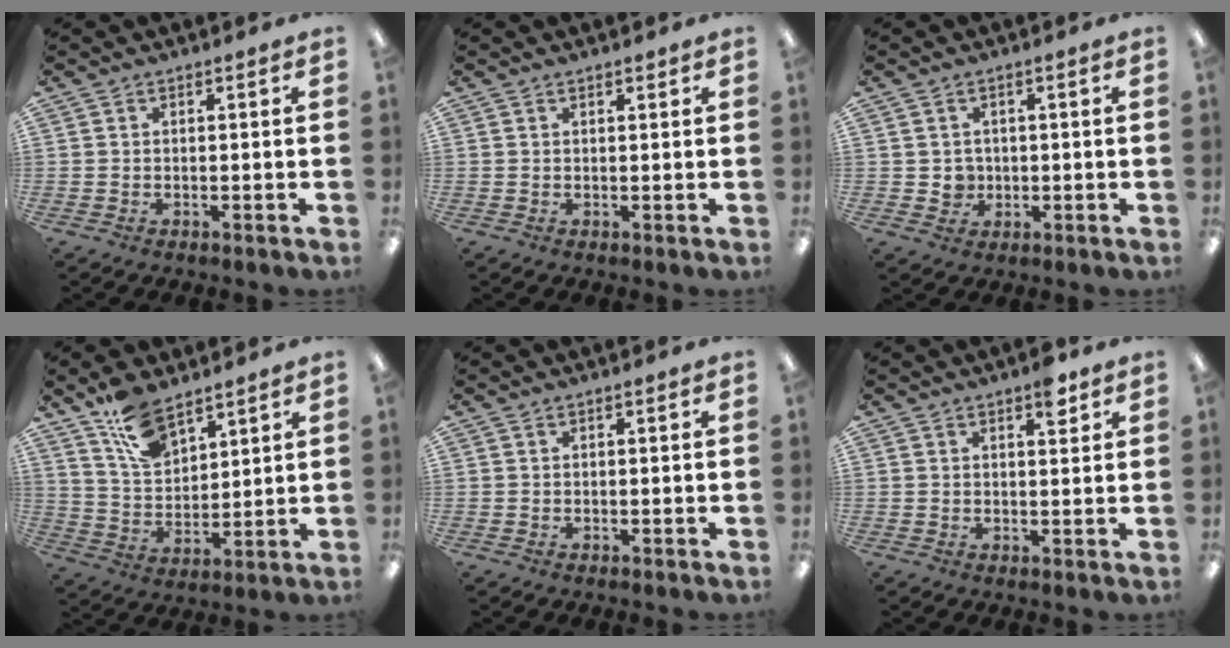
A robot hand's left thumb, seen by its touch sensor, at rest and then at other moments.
{"total": 0.9, "force": [0.7, 0.3, 0.4], "torque": [0.000, -0.003, 0.012]}
{"total": 3.2, "force": [0.5, 3.1, 0.7], "torque": [-0.003, 0.000, 0.005]}
{"total": 11.6, "force": [8.4, 5.8, 5.5], "torque": [-0.110, -0.035, 0.158]}
{"total": 0.0}
{"total": 4.5, "force": [3.0, 1.6, 2.9], "torque": [-0.023, -0.015, 0.044]}